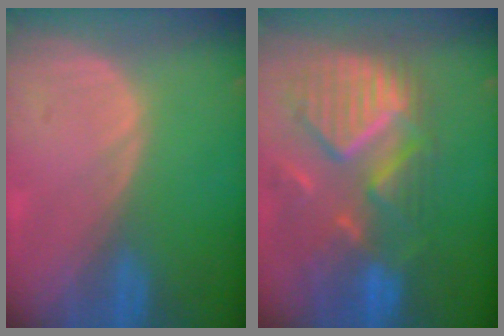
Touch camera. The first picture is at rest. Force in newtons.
{"total": 12.2, "press": 10.5, "slide": 6.1}